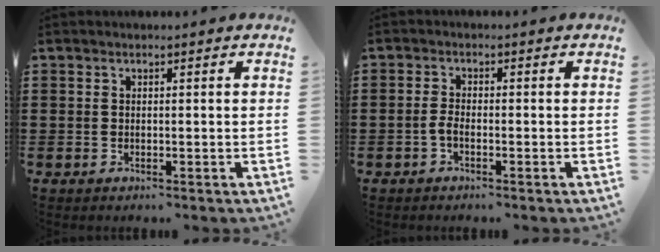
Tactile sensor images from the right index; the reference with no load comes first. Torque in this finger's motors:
{"motor_torque": [0.29, 0.26, 0.21, 0.05]}